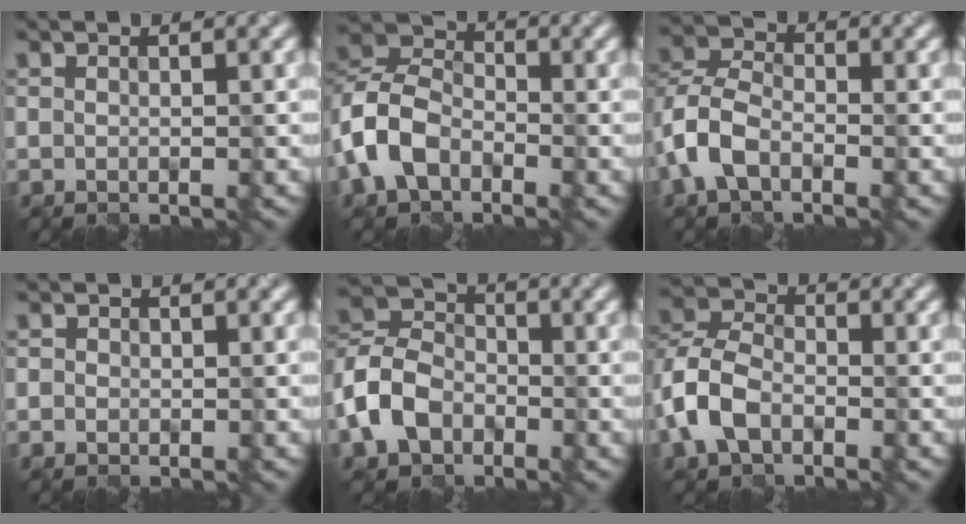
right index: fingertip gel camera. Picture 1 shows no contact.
{"total": 6.7, "force": [-3.0, 4.6, 3.9], "torque": [-0.086, 0.007, -0.072]}
{"total": 5.1, "force": [-2.2, 3.2, 3.4], "torque": [-0.079, 0.006, -0.054]}
{"total": 0.8, "force": [-0.1, 0.8, 0.0], "torque": [0.004, -0.005, -0.002]}
{"total": 6.5, "force": [-2.8, 4.8, 3.3], "torque": [-0.072, 0.006, -0.069]}
{"total": 5.9, "force": [-2.3, 3.9, 3.7], "torque": [-0.085, 0.006, -0.055]}